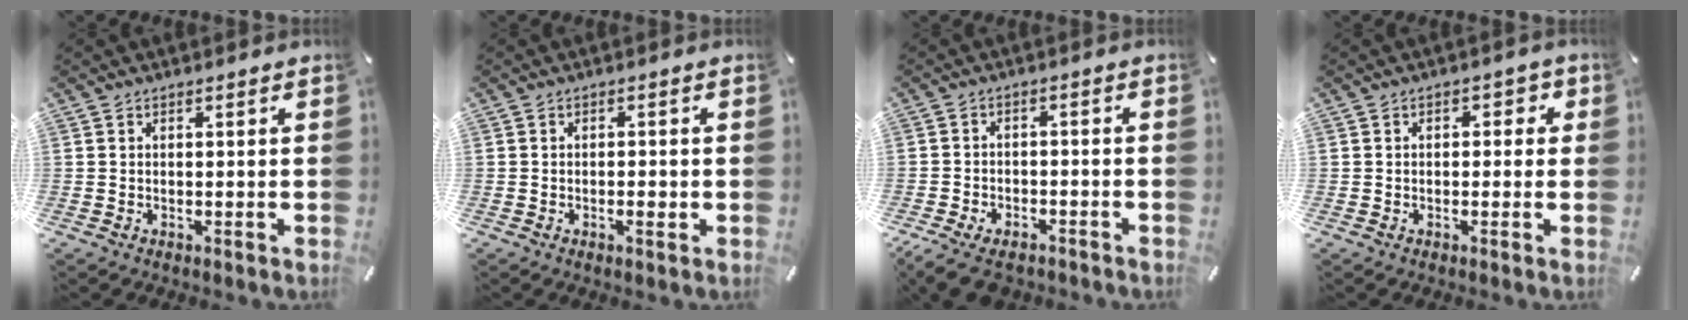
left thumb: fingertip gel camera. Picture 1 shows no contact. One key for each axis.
{"total": 1.9, "fx": -0.5, "fy": 0.9, "fz": 1.6, "tx": -0.029, "ty": 0.001, "tz": -0.009}
{"total": 5.7, "fx": -4.4, "fy": 2.8, "fz": 2.4, "tx": -0.052, "ty": 0.017, "tz": -0.085}
{"total": 2.2, "fx": -0.3, "fy": 1.6, "fz": 1.5, "tx": -0.013, "ty": 0.005, "tz": -0.012}